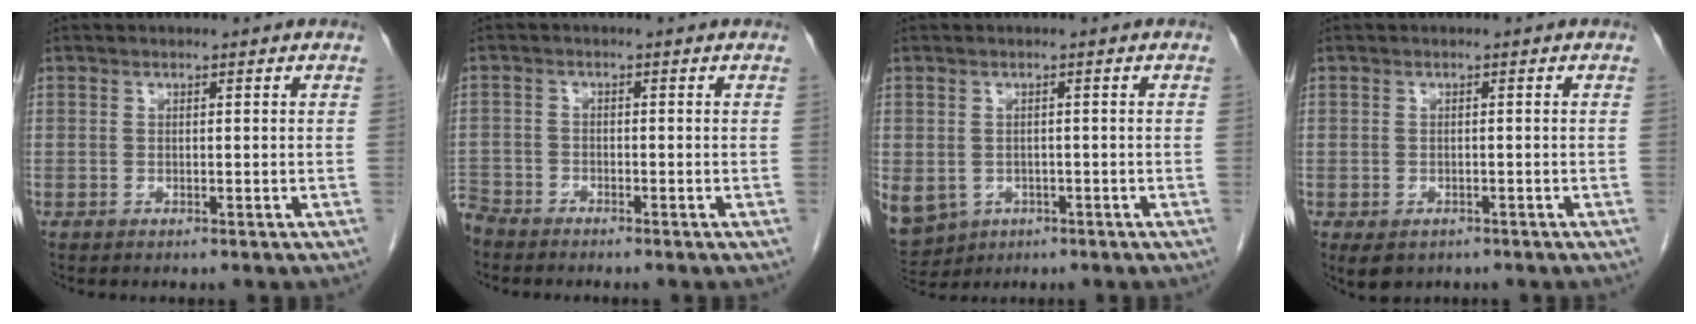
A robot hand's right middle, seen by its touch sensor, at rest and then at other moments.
{"total": 3.5, "force": [-3.3, 1.0, 0.3], "torque": [-0.003, -0.007, -0.068]}
{"total": 16.2, "force": [-6.1, 13.4, 6.8], "torque": [-0.218, -0.014, -0.075]}
{"total": 3.4, "force": [-2.0, 2.2, 1.5], "torque": [-0.023, -0.003, -0.024]}